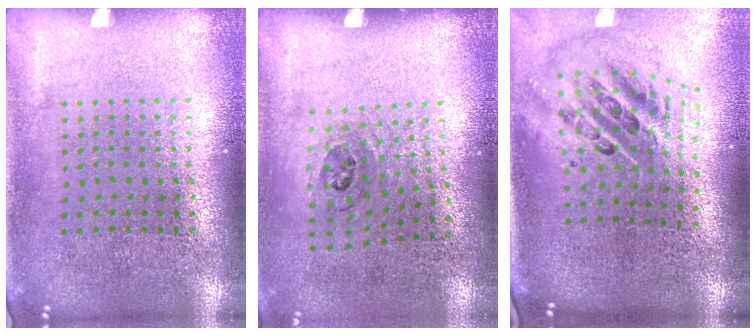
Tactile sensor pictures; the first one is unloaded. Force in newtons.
{"total": 1.1, "press": 0.7, "slide": 0.8}
{"total": 2.7, "press": 1.9, "slide": 1.9}